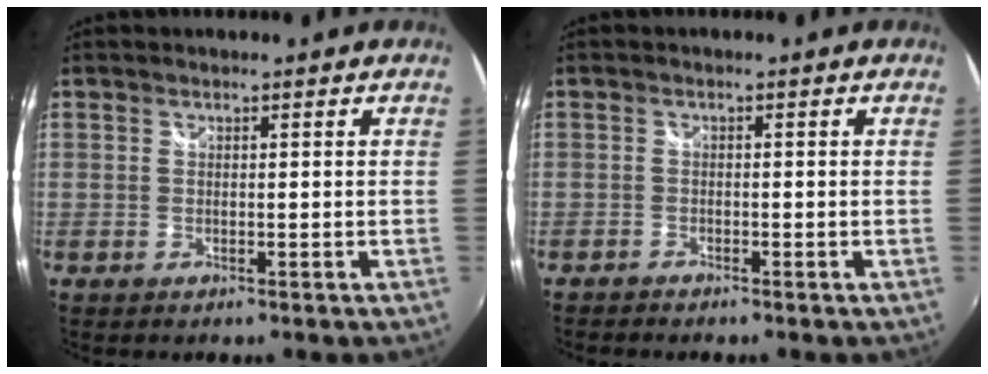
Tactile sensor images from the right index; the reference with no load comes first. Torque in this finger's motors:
{"motor_torque": [-0.03, -0.10, 0.12, 0.01]}